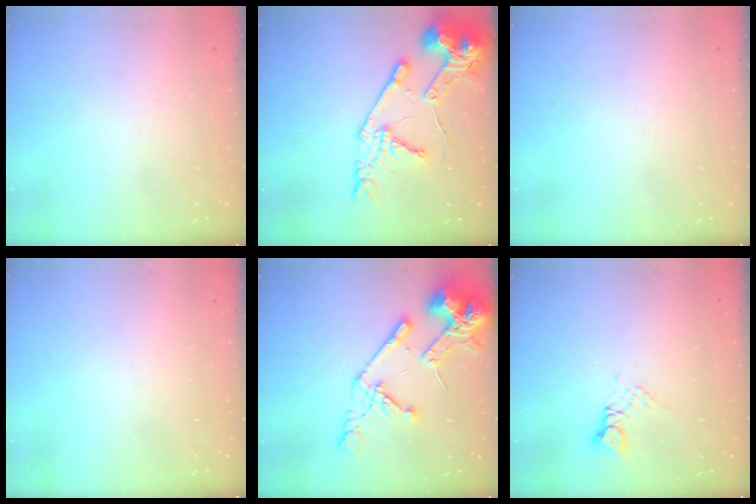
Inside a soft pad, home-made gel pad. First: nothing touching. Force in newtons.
{"total": 16.8, "press": 16.7, "slide": 1.7}
{"total": 0.0}
{"total": 0.0}
{"total": 17.6, "press": 17.5, "slide": 2.1}
{"total": 3.9, "press": 3.8, "slide": 0.5}